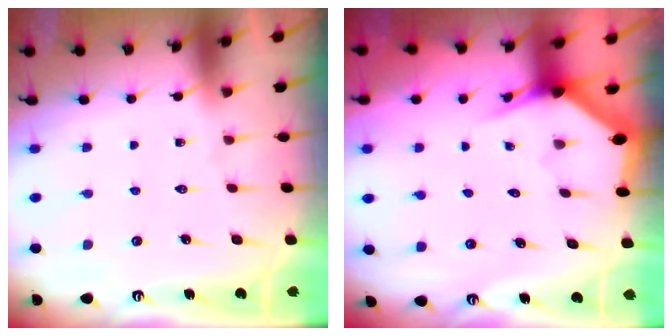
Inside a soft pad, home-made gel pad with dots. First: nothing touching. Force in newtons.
{"total": 2.9, "press": 2.9, "slide": 0.1}